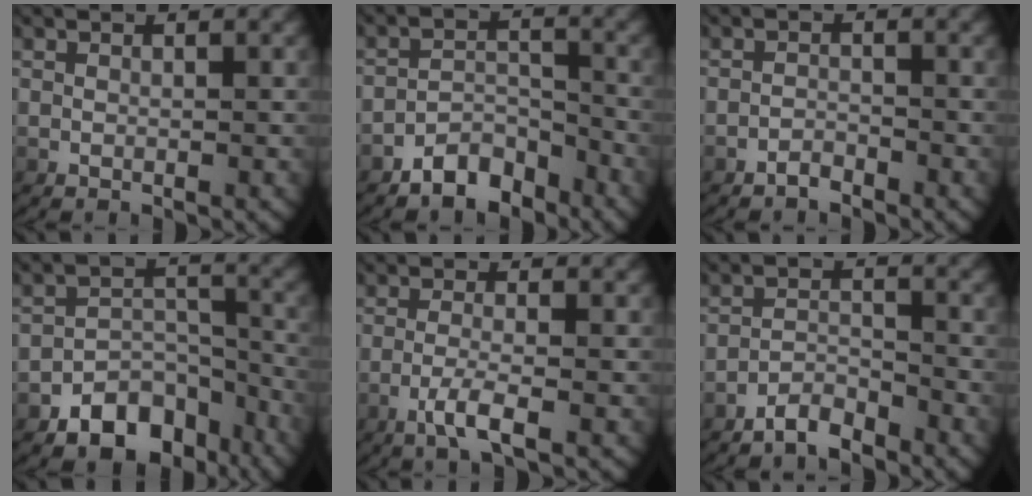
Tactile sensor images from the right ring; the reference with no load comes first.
{"total": 4.2, "force": [-3.5, 1.8, 1.2], "torque": [-0.010, -0.003, -0.065]}
{"total": 1.7, "force": [-1.6, 0.5, 0.2], "torque": [-0.003, -0.007, -0.029]}
{"total": 6.6, "force": [-4.6, 3.9, 2.6], "torque": [-0.033, -0.011, -0.075]}
{"total": 2.9, "force": [-1.4, 0.5, 2.5], "torque": [-0.067, -0.016, -0.021]}
{"total": 3.1, "force": [-2.9, 0.8, 0.6], "torque": [-0.008, -0.002, -0.057]}